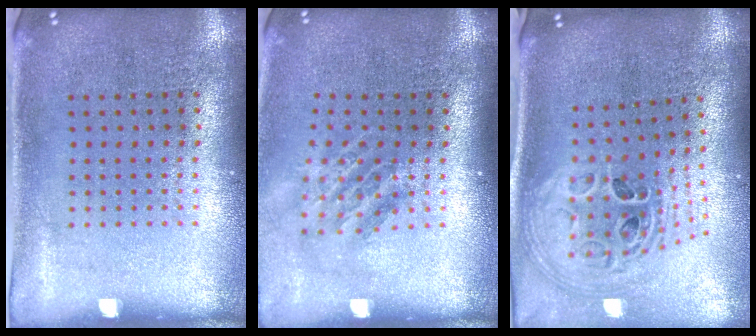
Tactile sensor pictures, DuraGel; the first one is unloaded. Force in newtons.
{"total": 1.6, "press": 1.1, "slide": 1.1}
{"total": 2.1, "press": 1.4, "slide": 1.5}